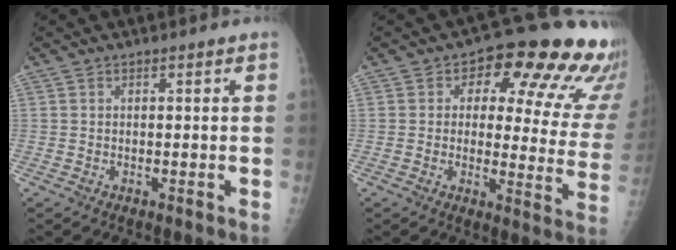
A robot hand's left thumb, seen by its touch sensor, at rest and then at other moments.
{"total": 19.5, "force": [10.5, 8.9, 13.7], "torque": [-0.118, -0.041, 0.114]}